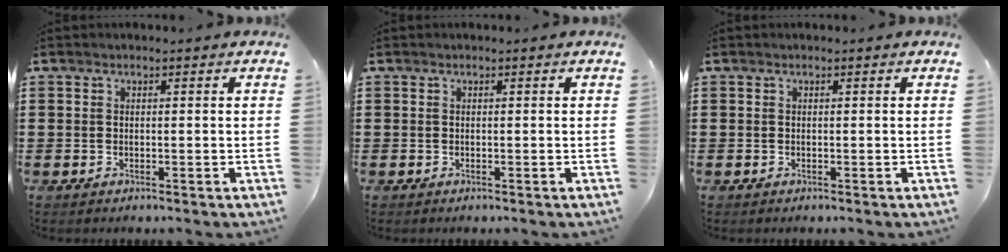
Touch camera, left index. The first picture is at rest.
{"total": 0.0}
{"total": 0.0}